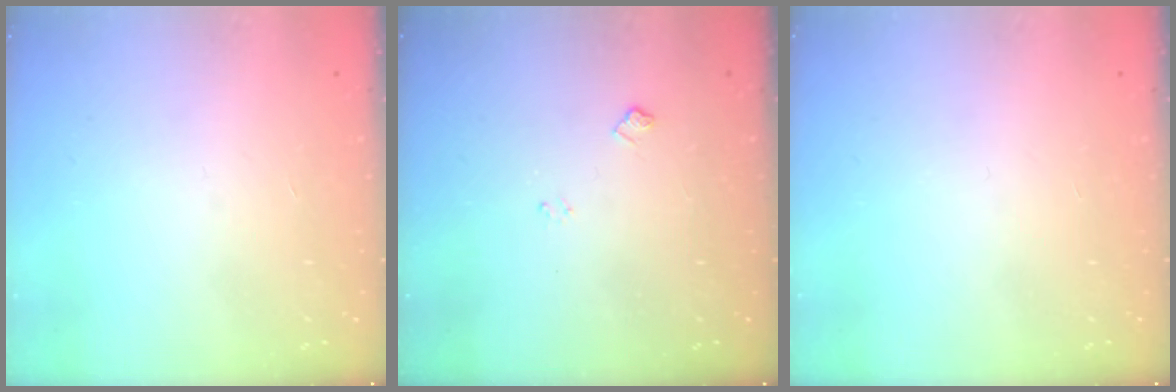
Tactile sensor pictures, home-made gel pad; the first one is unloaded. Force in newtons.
{"total": 5.1, "press": 5.0, "slide": 0.8}
{"total": 0.0}